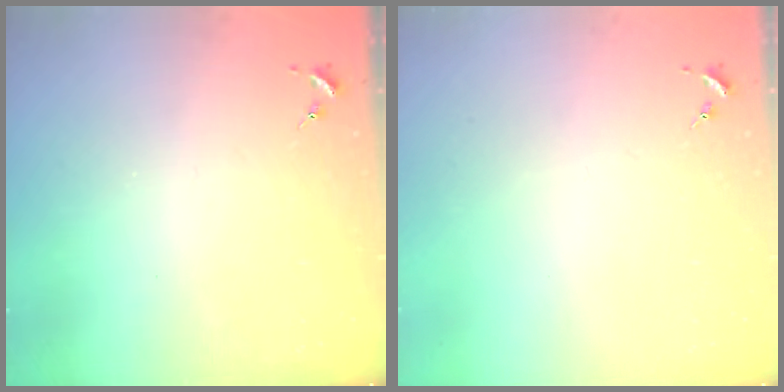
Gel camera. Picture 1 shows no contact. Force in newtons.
{"total": 0.0}